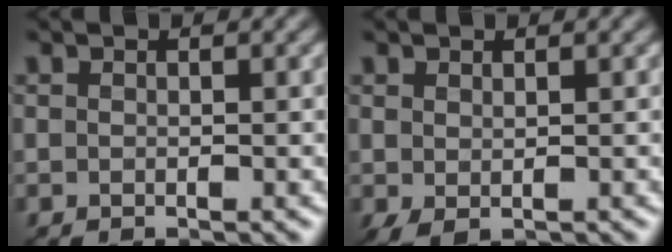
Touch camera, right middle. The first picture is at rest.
{"total": 1.1, "force": [0.0, 0.1, 1.1], "torque": [-0.028, -0.003, 0.001]}